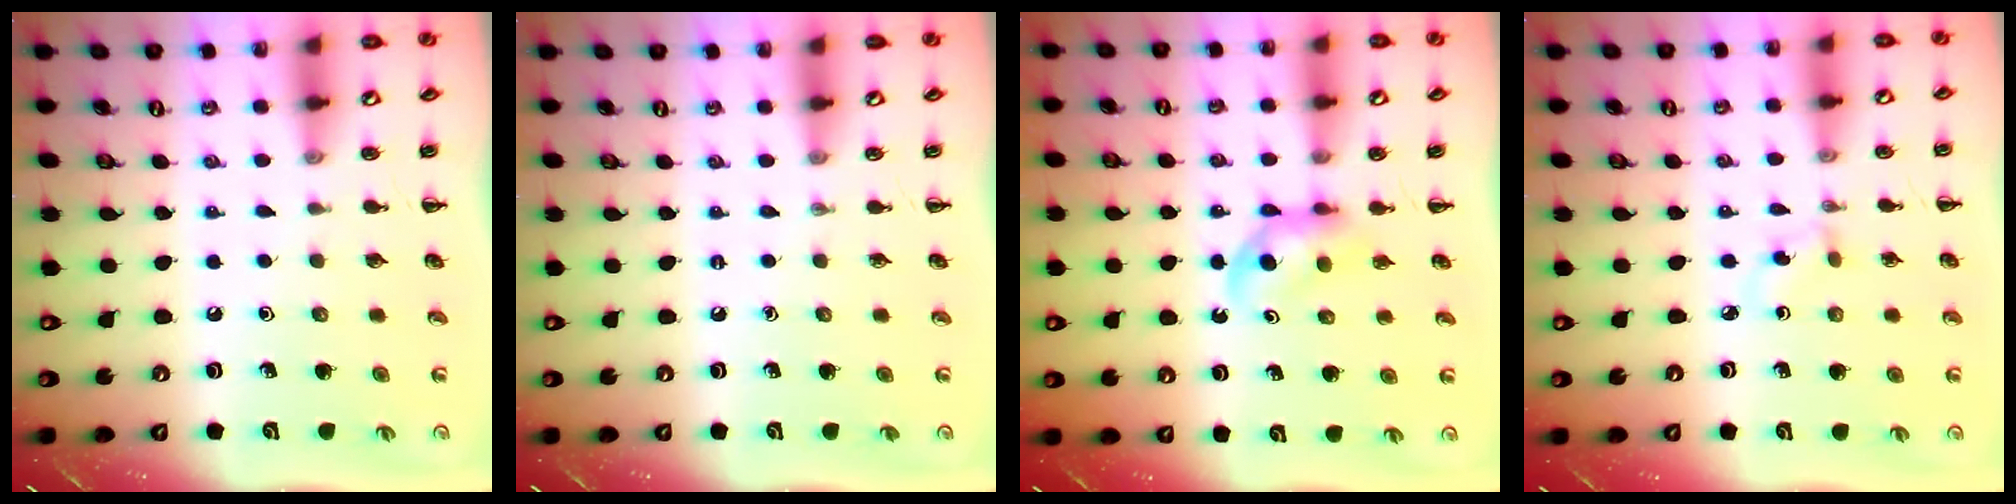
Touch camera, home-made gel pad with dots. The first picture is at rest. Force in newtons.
{"total": 0.0}
{"total": 4.0, "press": 3.8, "slide": 1.1}
{"total": 2.3, "press": 2.0, "slide": 1.1}